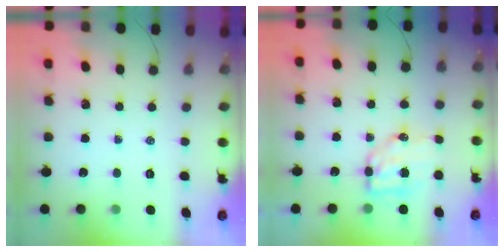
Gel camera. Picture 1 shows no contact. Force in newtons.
{"total": 7.8, "press": 7.8, "slide": 1.1}